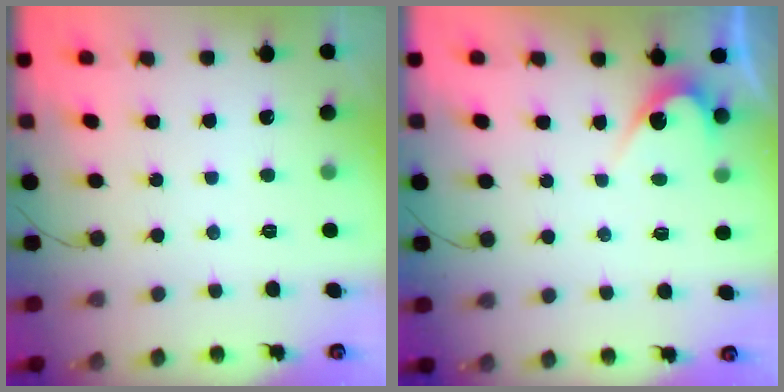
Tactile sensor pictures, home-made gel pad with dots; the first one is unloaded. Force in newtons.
{"total": 3.0, "press": 3.0, "slide": 0.3}